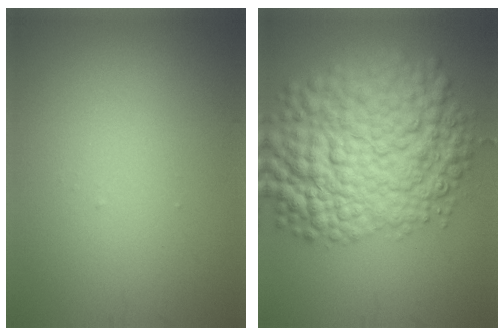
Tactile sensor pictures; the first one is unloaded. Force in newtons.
{"total": 12.5, "press": 12.5, "slide": 0.3}